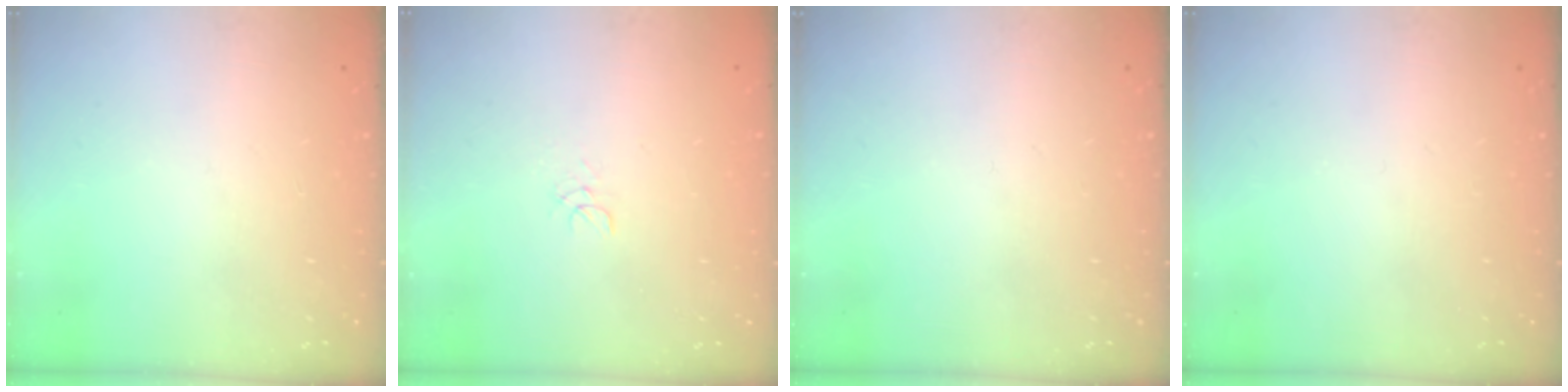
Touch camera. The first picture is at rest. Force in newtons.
{"total": 3.0, "press": 3.0, "slide": 0.2}
{"total": 0.0}
{"total": 0.0}